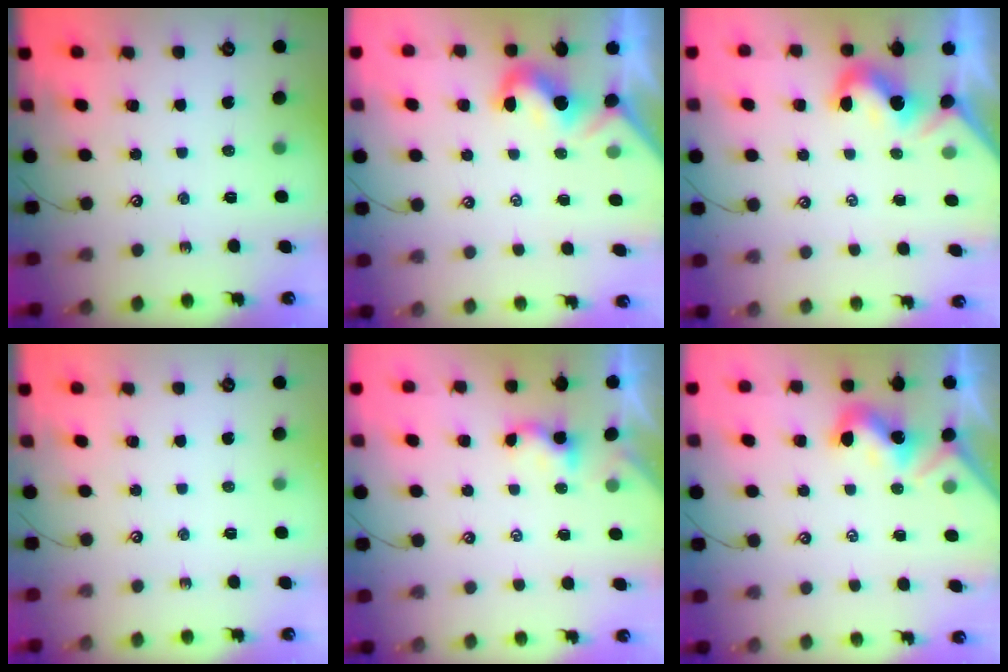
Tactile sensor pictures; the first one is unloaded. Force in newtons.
{"total": 2.0, "press": 1.9, "slide": 0.6}
{"total": 2.1, "press": 2.0, "slide": 0.5}
{"total": 0.0}
{"total": 2.4, "press": 2.4, "slide": 0.1}
{"total": 1.8, "press": 1.7, "slide": 0.3}